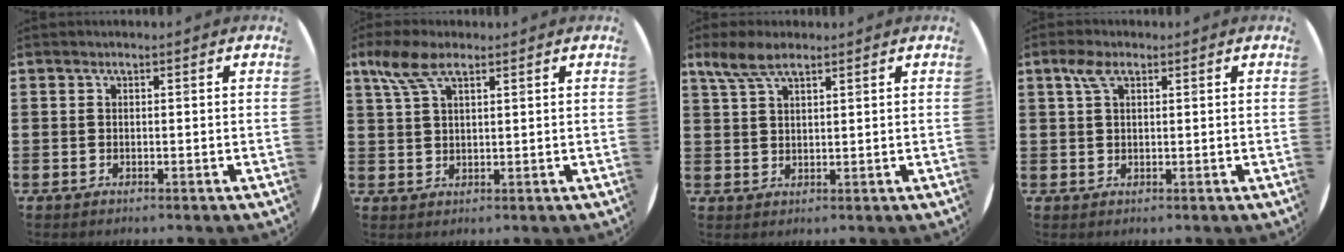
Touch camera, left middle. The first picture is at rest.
{"total": 5.6, "force": [3.4, 2.1, 4.0], "torque": [-0.087, 0.006, 0.061]}
{"total": 4.9, "force": [3.5, 1.7, 2.9], "torque": [-0.057, -0.002, 0.063]}
{"total": 2.9, "force": [1.6, 1.3, 2.1], "torque": [-0.047, 0.007, 0.027]}